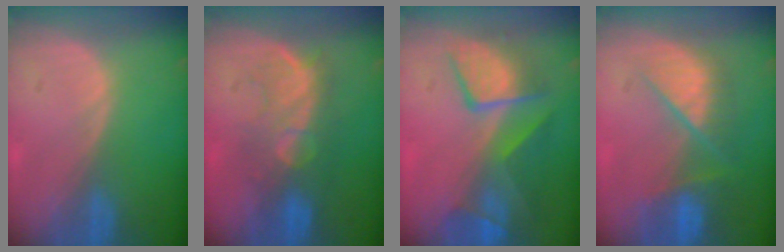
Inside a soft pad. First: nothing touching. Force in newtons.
{"total": 8.1, "press": 7.9, "slide": 1.8}
{"total": 10.1, "press": 8.7, "slide": 5.0}
{"total": 9.4, "press": 7.9, "slide": 5.0}